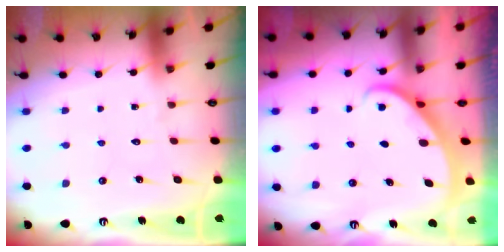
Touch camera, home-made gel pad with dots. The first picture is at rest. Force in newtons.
{"total": 2.2, "press": 2.2, "slide": 0.1}